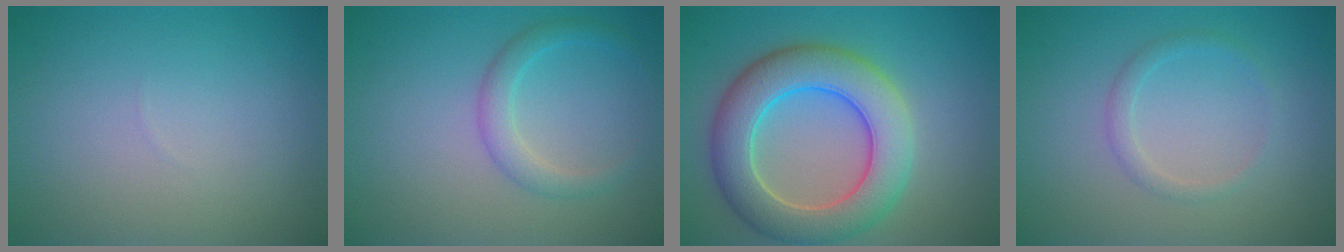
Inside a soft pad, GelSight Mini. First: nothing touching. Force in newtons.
{"total": 2.2, "press": 2.2, "slide": 0.0}
{"total": 8.2, "press": 8.2, "slide": 0.5}
{"total": 1.4, "press": 1.4, "slide": 0.0}